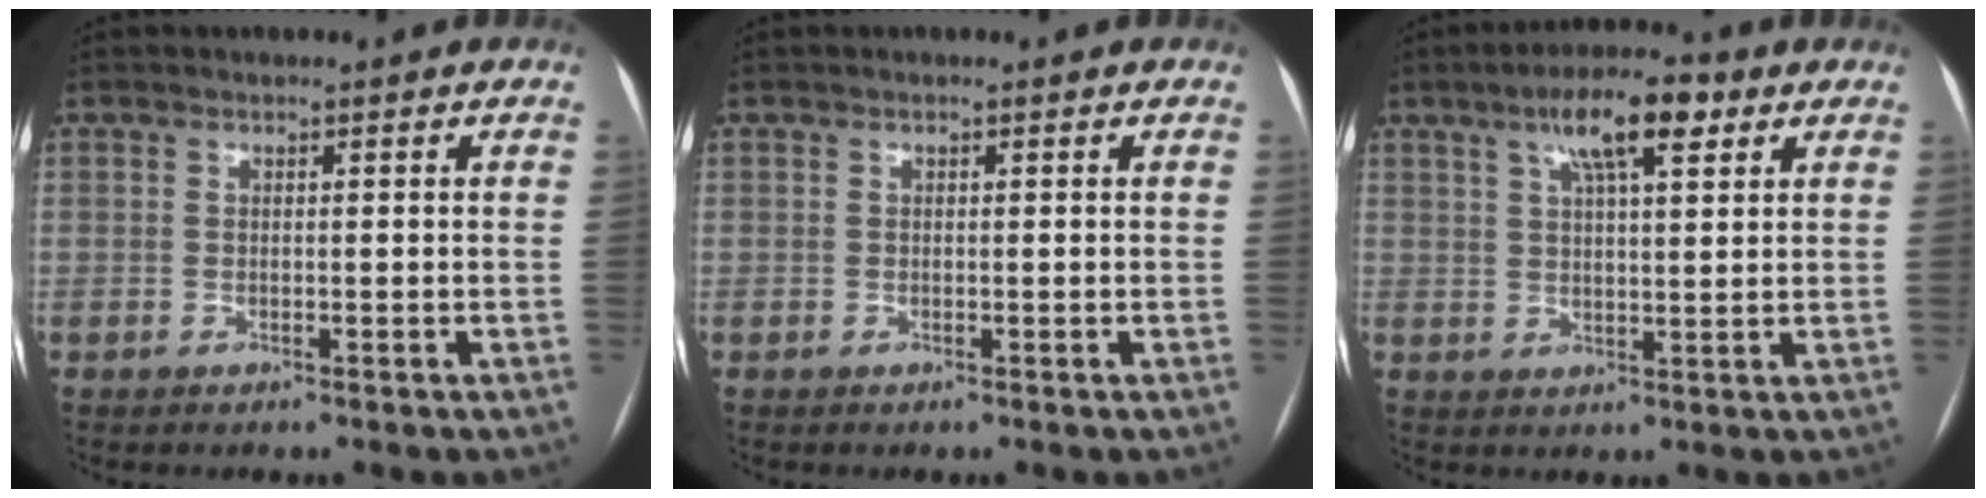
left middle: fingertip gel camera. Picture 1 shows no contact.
{"total": 0.0}
{"total": 9.0, "force": [4.8, 2.1, 7.3], "torque": [-0.129, 0.019, 0.076]}